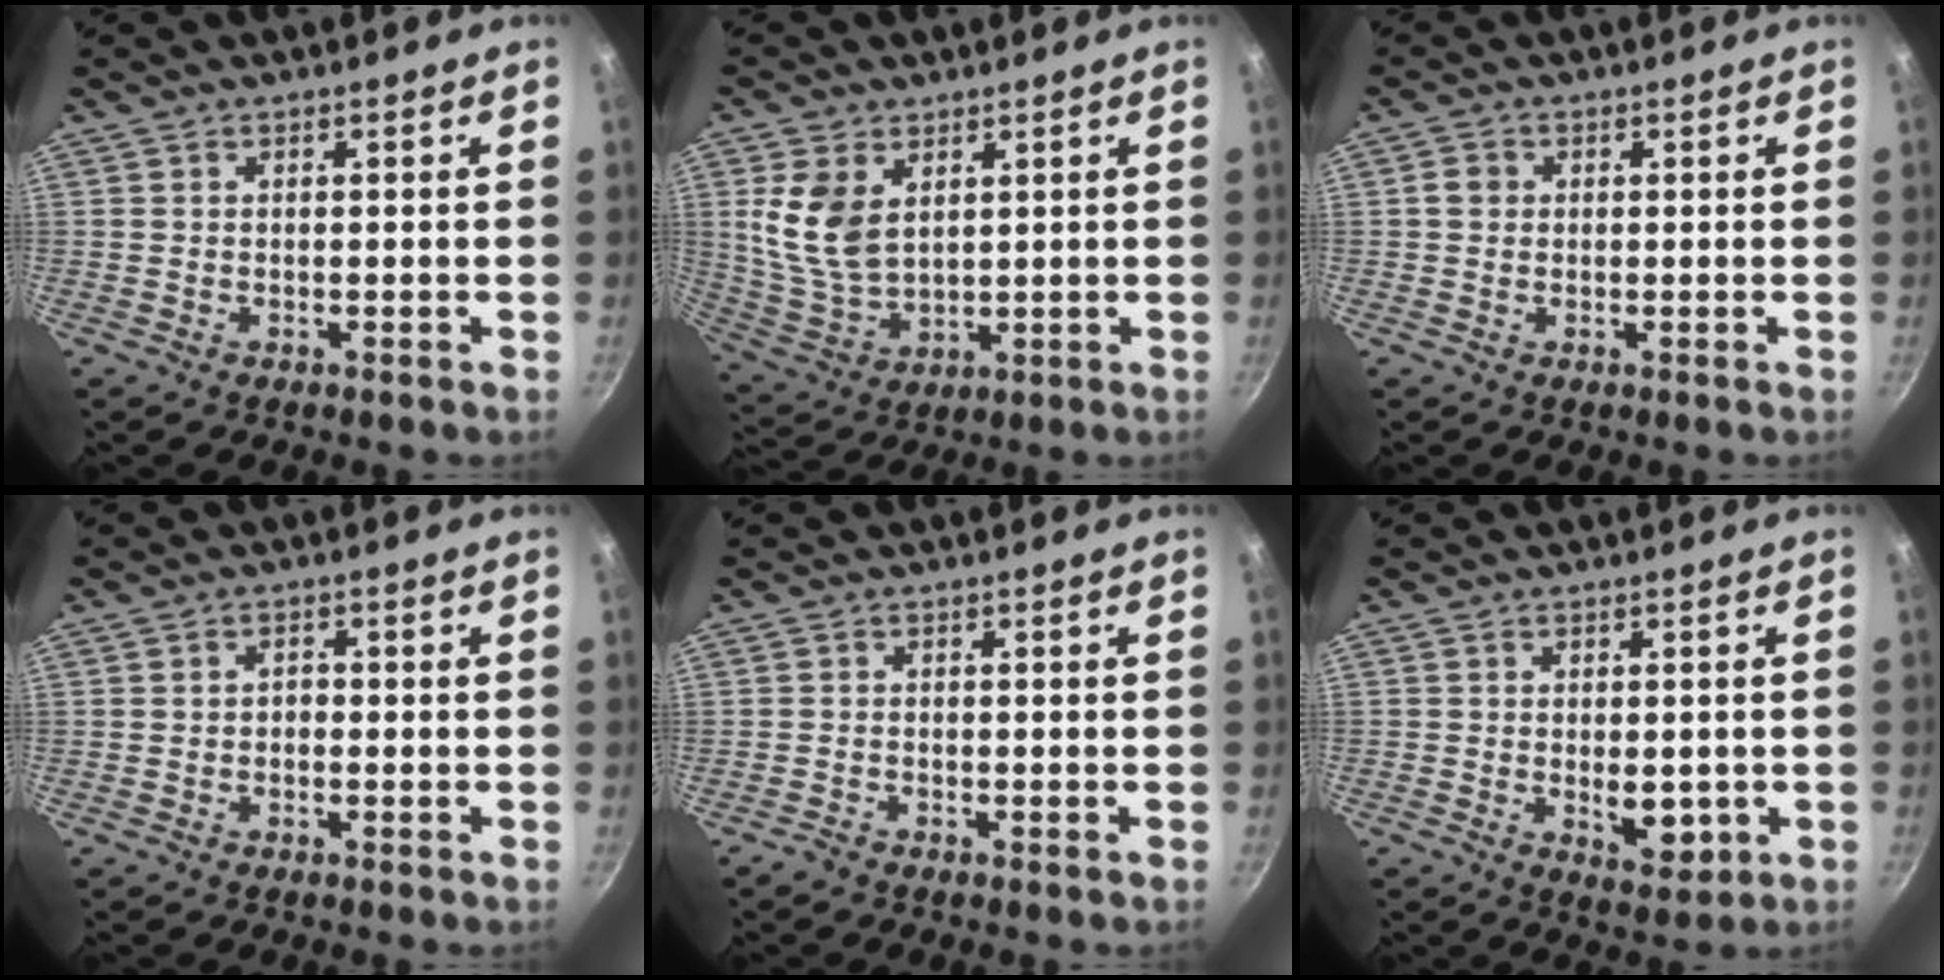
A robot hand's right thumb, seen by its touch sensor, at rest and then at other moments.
{"total": 10.6, "force": [3.2, 6.8, 7.5], "torque": [-0.143, -0.020, 0.076]}
{"total": 2.3, "force": [0.2, 2.1, 1.0], "torque": [-0.010, 0.007, 0.000]}
{"total": 1.2, "force": [-0.5, 0.8, 0.7], "torque": [-0.008, 0.007, -0.010]}
{"total": 1.1, "force": [-1.1, 0.2, 0.1], "torque": [-0.016, 0.012, -0.022]}
{"total": 5.9, "force": [-1.0, 3.5, 4.6], "torque": [-0.045, -0.007, -0.007]}